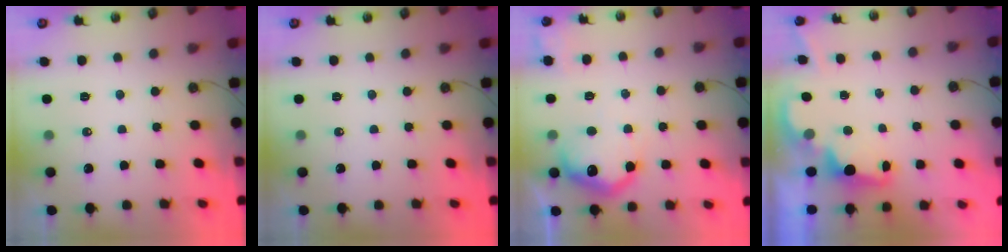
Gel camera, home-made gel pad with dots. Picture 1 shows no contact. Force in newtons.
{"total": 0.0}
{"total": 15.7, "press": 15.6, "slide": 1.3}
{"total": 2.9, "press": 2.9, "slide": 0.6}